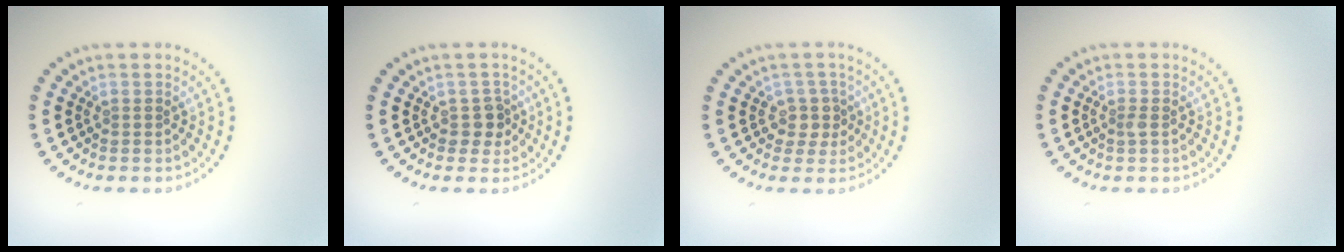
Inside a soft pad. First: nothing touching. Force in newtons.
{"total": 1.7, "press": 1.5, "slide": 0.8}
{"total": 2.1, "press": 1.7, "slide": 1.2}
{"total": 0.6, "press": 0.5, "slide": 0.2}